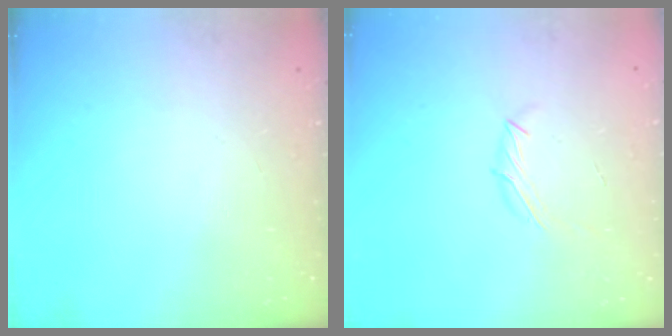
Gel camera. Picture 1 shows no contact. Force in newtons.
{"total": 6.0, "press": 5.9, "slide": 1.1}